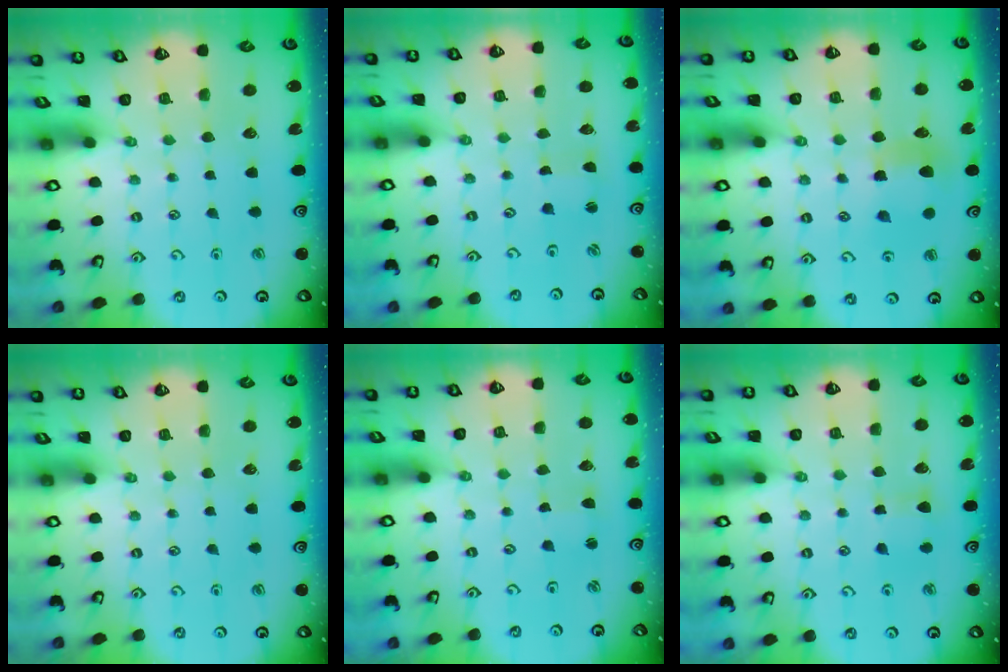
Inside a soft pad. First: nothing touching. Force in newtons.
{"total": 1.0, "press": 1.0, "slide": 0.0}
{"total": 6.4, "press": 6.4, "slide": 0.5}
{"total": 0.0}
{"total": 2.1, "press": 2.1, "slide": 0.2}
{"total": 4.1, "press": 4.1, "slide": 0.8}